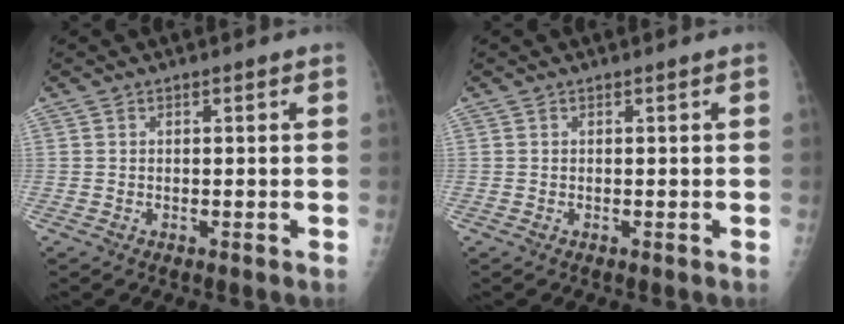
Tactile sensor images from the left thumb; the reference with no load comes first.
{"total": 0.0}